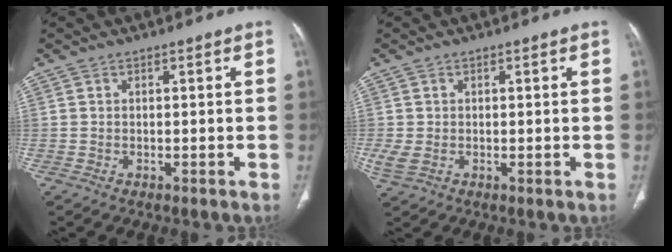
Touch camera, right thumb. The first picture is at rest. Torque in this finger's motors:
{"motor_torque": [2.03, 0.78, 0.61, -0.89, 0.10]}